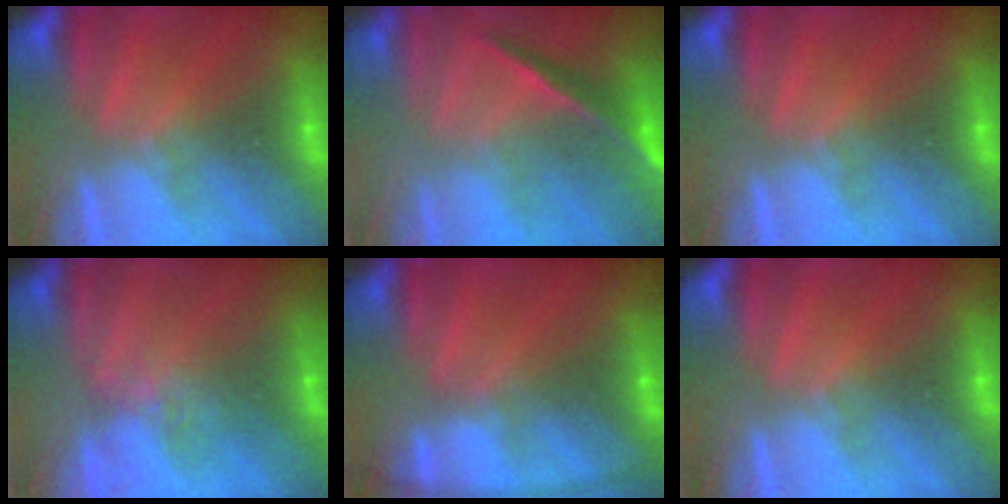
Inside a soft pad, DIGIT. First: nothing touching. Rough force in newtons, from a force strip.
{"total": 2.0}
{"total": 0.0}
{"total": 4.6}
{"total": 8.0}
{"total": 0.0}